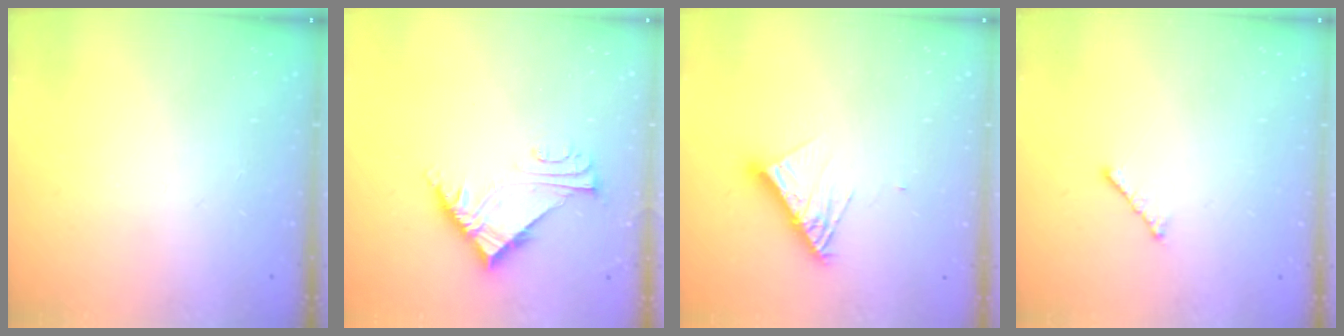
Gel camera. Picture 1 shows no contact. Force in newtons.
{"total": 6.3, "press": 6.3, "slide": 0.6}
{"total": 9.3, "press": 9.2, "slide": 0.8}
{"total": 1.7, "press": 1.6, "slide": 0.5}